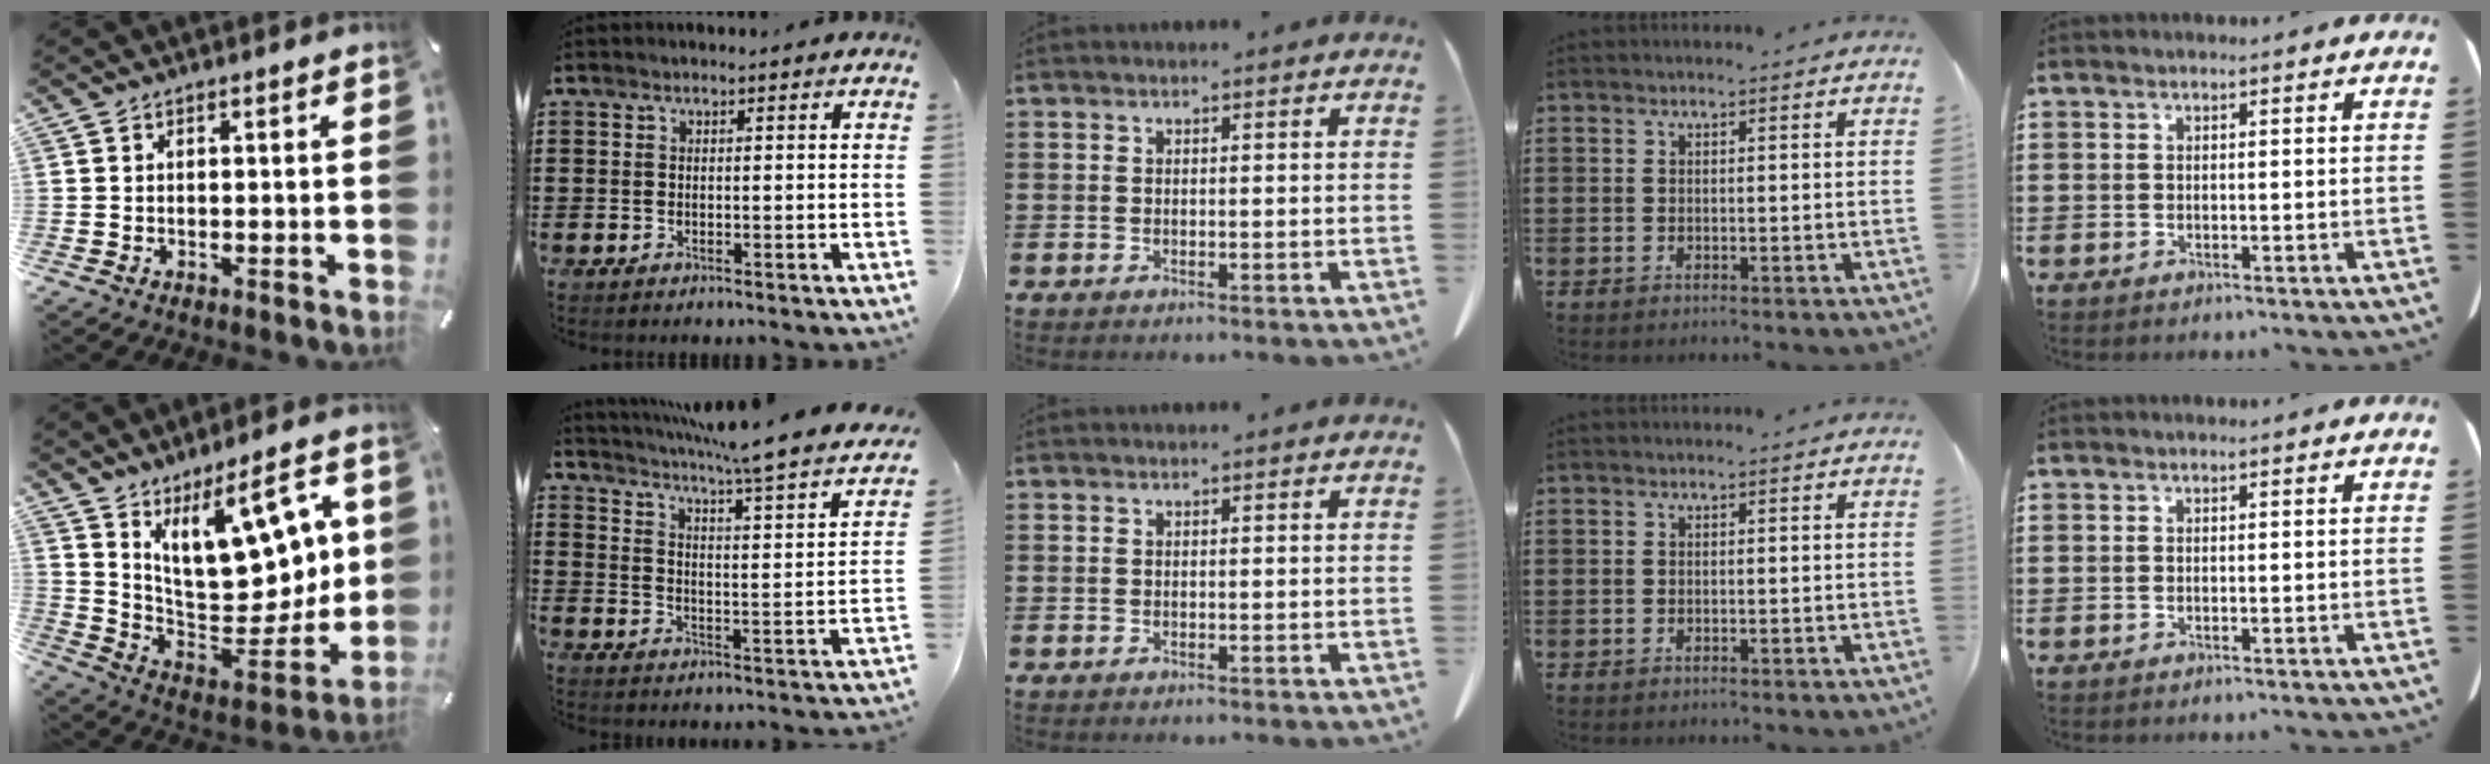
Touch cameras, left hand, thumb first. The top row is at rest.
{"thumb": {"total": 18.6, "force": [9.3, 8.9, 13.5], "torque": [-0.190, -0.073, 0.160]}, "index": {"total": 5.9, "force": [5.1, -0.9, 3.0], "torque": [-0.072, -0.052, 0.076]}}